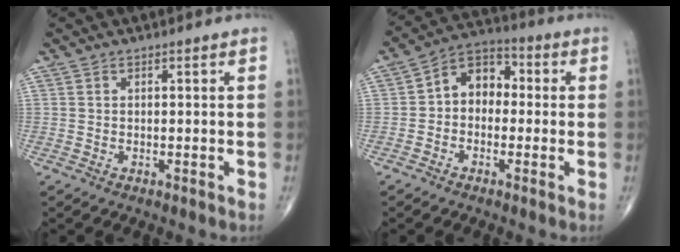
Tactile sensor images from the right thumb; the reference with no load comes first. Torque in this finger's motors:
{"motor_torque": [-0.05, 0.31, 0.39, 0.31, 0.16]}